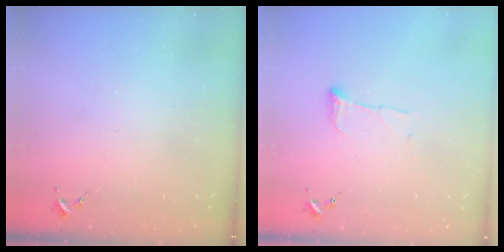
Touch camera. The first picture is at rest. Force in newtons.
{"total": 6.3, "press": 6.3, "slide": 0.3}